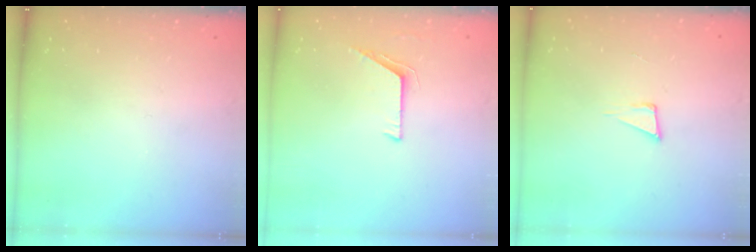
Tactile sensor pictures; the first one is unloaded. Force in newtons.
{"total": 6.1, "press": 6.0, "slide": 0.6}
{"total": 3.9, "press": 2.4, "slide": 3.1}